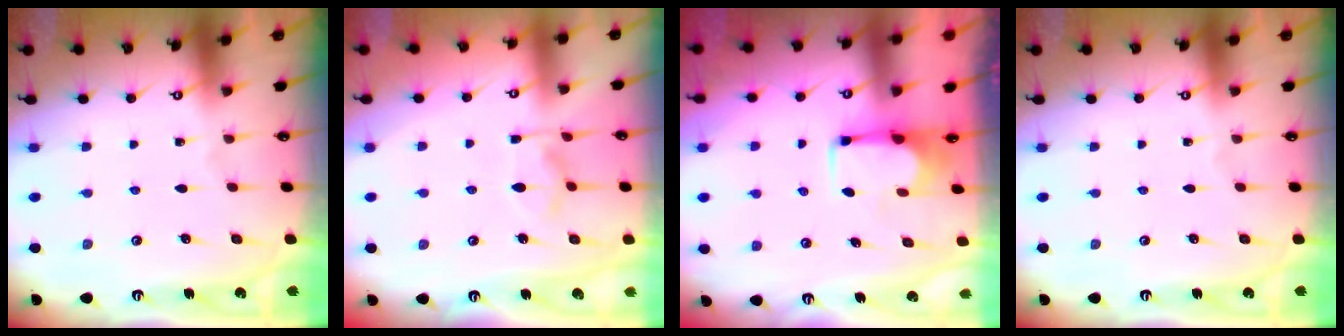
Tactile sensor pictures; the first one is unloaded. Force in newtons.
{"total": 8.4, "press": 8.3, "slide": 1.1}
{"total": 1.7, "press": 1.6, "slide": 0.5}
{"total": 0.0}